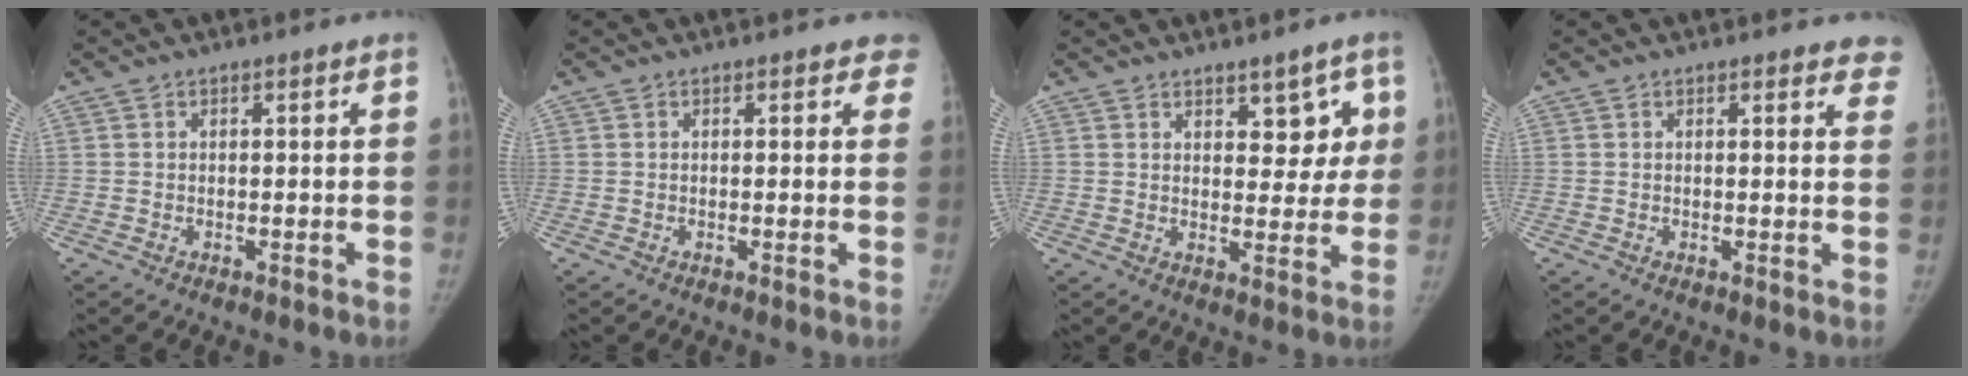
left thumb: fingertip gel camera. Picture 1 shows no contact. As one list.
[{"total": 2.5, "force": [2.0, 1.4, 0.7], "torque": [0.024, -0.006, 0.003]}, {"total": 6.8, "force": [3.1, 4.1, 4.4], "torque": [-0.010, -0.018, 0.042]}, {"total": 5.3, "force": [4.6, 1.8, 1.8], "torque": [0.013, -0.019, 0.032]}]